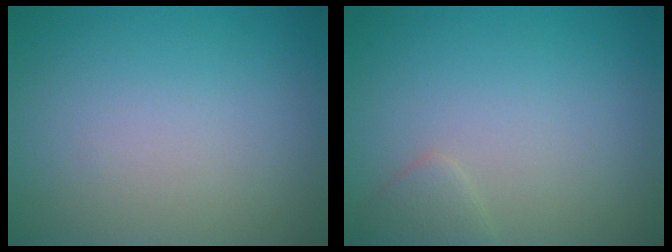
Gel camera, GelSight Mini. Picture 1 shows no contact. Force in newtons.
{"total": 1.2, "press": 1.2, "slide": 0.1}